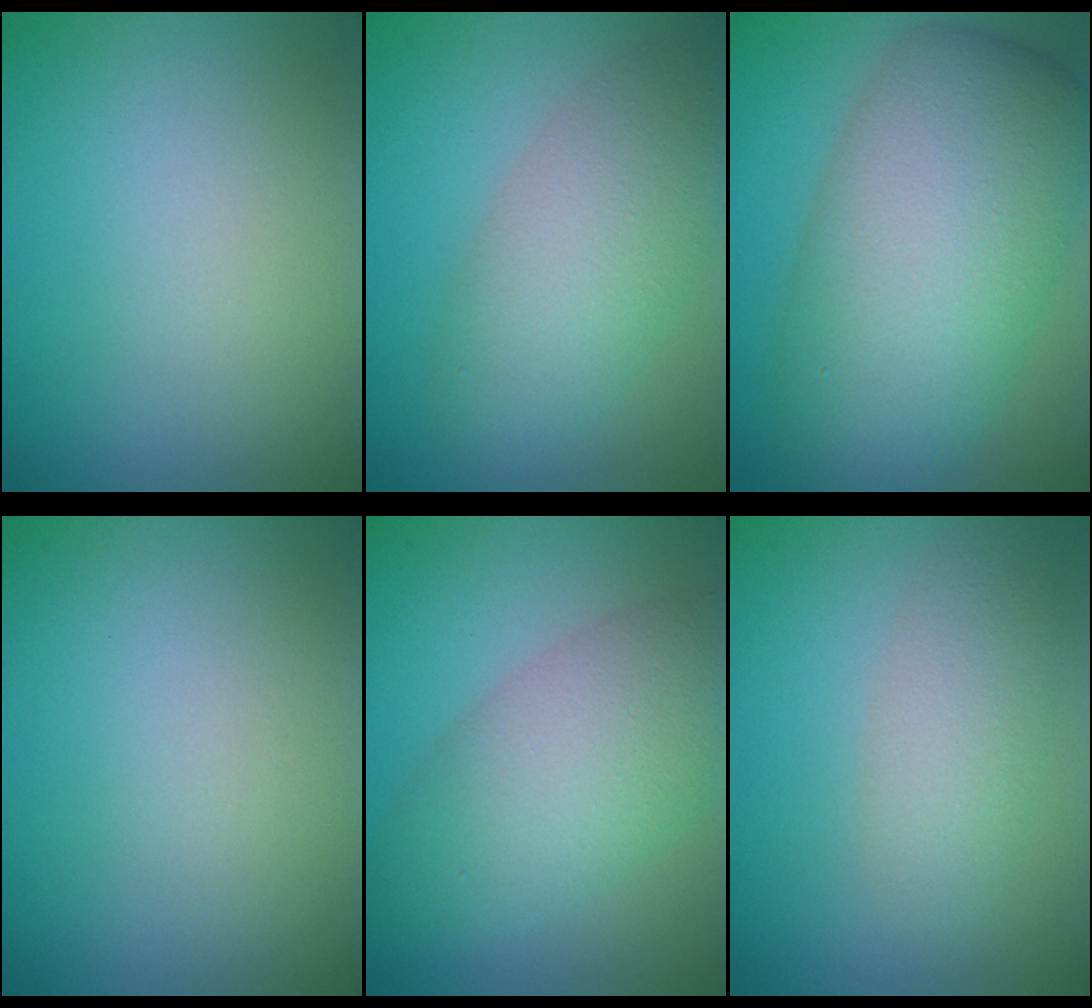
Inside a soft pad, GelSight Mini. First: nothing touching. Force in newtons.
{"total": 5.7, "press": 5.7, "slide": 0.5}
{"total": 11.2, "press": 11.2, "slide": 0.6}
{"total": 0.0}
{"total": 6.3, "press": 6.3, "slide": 0.2}
{"total": 3.2, "press": 3.2, "slide": 0.0}